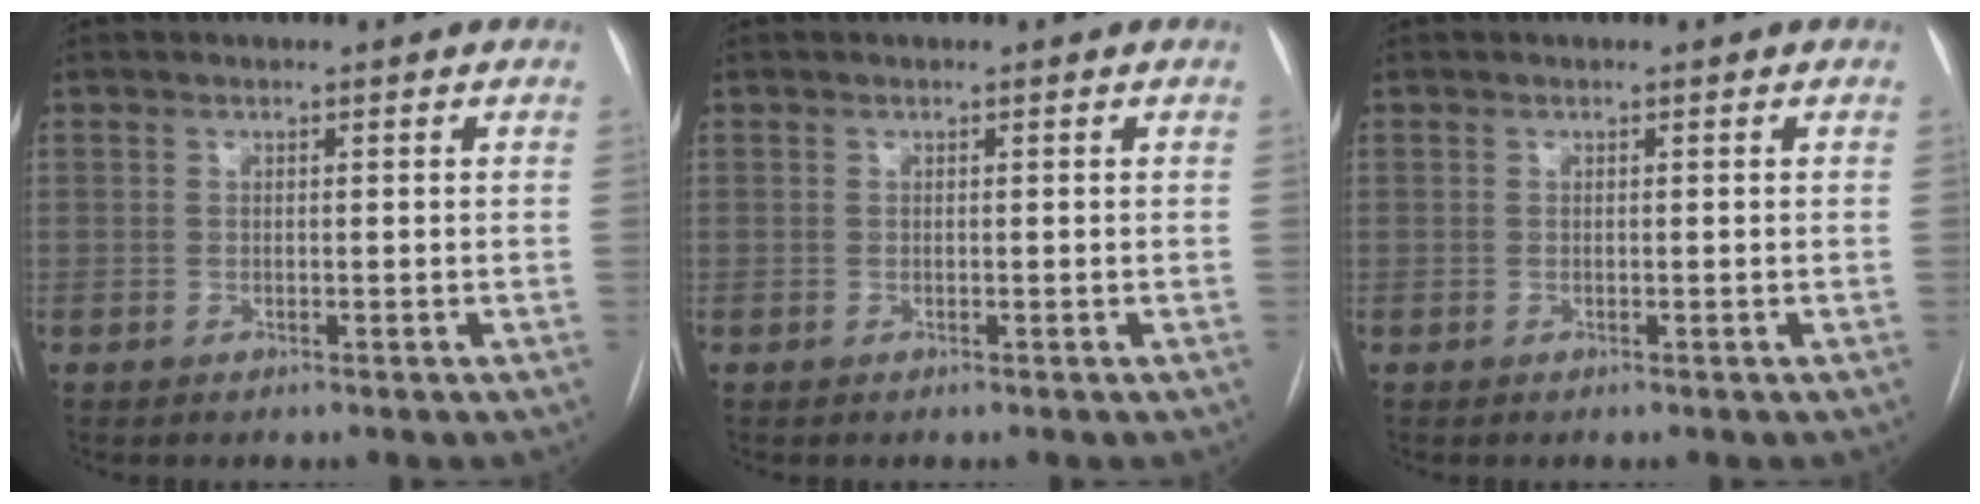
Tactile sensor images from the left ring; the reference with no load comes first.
{"total": 0.0}
{"total": 0.0}